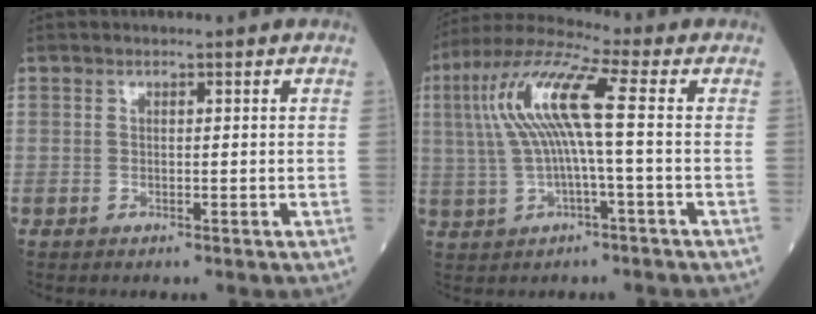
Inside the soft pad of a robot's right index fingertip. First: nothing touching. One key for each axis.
{"total": 11.1, "fx": 1.1, "fy": 1.0, "fz": 11.0, "tx": -0.231, "ty": 0.033, "tz": 0.017}